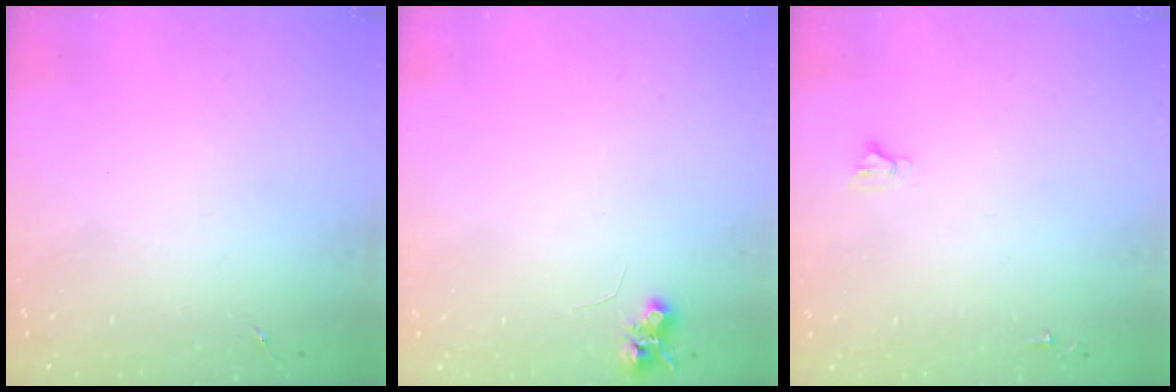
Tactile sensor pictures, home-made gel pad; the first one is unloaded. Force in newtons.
{"total": 6.5, "press": 6.4, "slide": 0.9}
{"total": 2.0, "press": 2.0, "slide": 0.2}